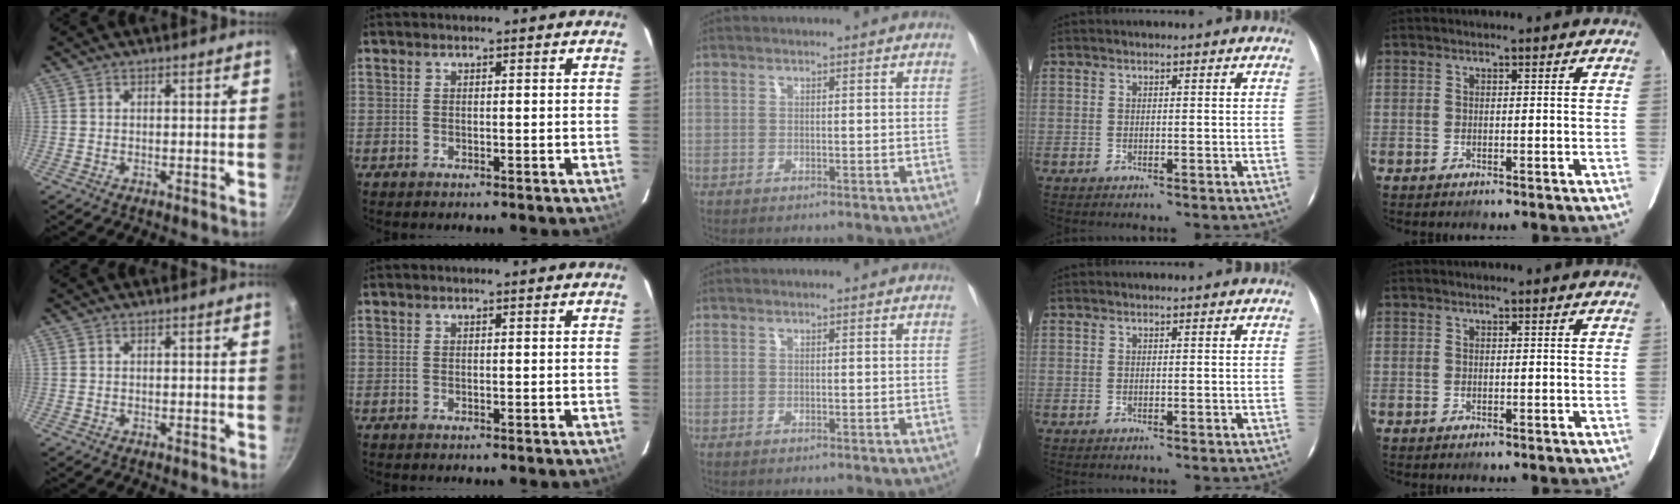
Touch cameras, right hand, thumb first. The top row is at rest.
{}